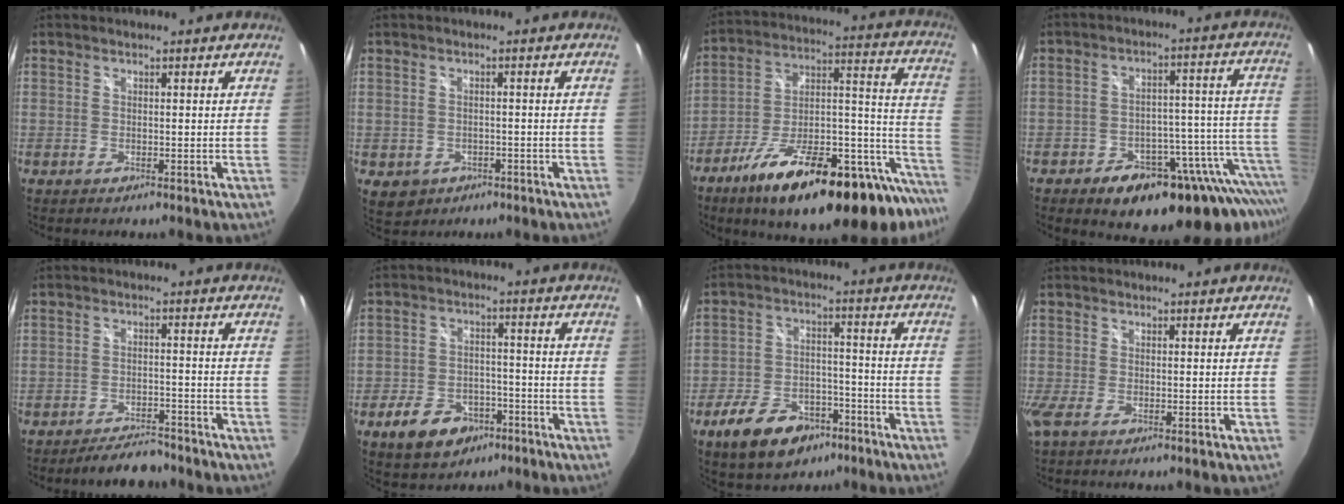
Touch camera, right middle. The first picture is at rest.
{"total": 5.2, "force": [-1.9, 4.4, 2.0], "torque": [-0.049, -0.006, -0.015]}
{"total": 32.0, "force": [-21.8, 9.7, 21.3], "torque": [-0.277, 0.000, -0.326]}
{"total": 22.6, "force": [-15.1, 11.1, 12.6], "torque": [-0.160, 0.007, -0.185]}
{"total": 6.9, "force": [-6.2, 2.1, 2.0], "torque": [-0.055, 0.007, -0.087]}
{"total": 10.8, "force": [-6.2, 7.0, 5.5], "torque": [-0.132, 0.009, -0.088]}
{"total": 13.9, "force": [-8.5, 8.1, 7.4], "torque": [-0.165, 0.004, -0.128]}
{"total": 1.5, "force": [-0.5, -0.2, 1.4], "torque": [-0.028, -0.005, -0.013]}